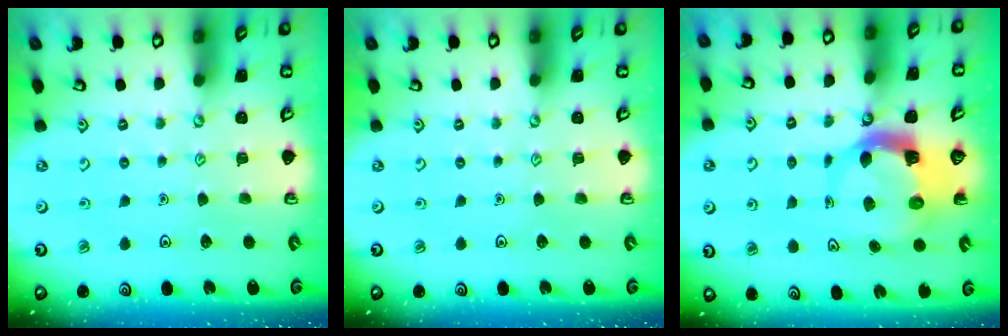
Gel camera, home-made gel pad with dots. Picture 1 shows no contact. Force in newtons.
{"total": 0.0}
{"total": 5.7, "press": 5.6, "slide": 1.0}